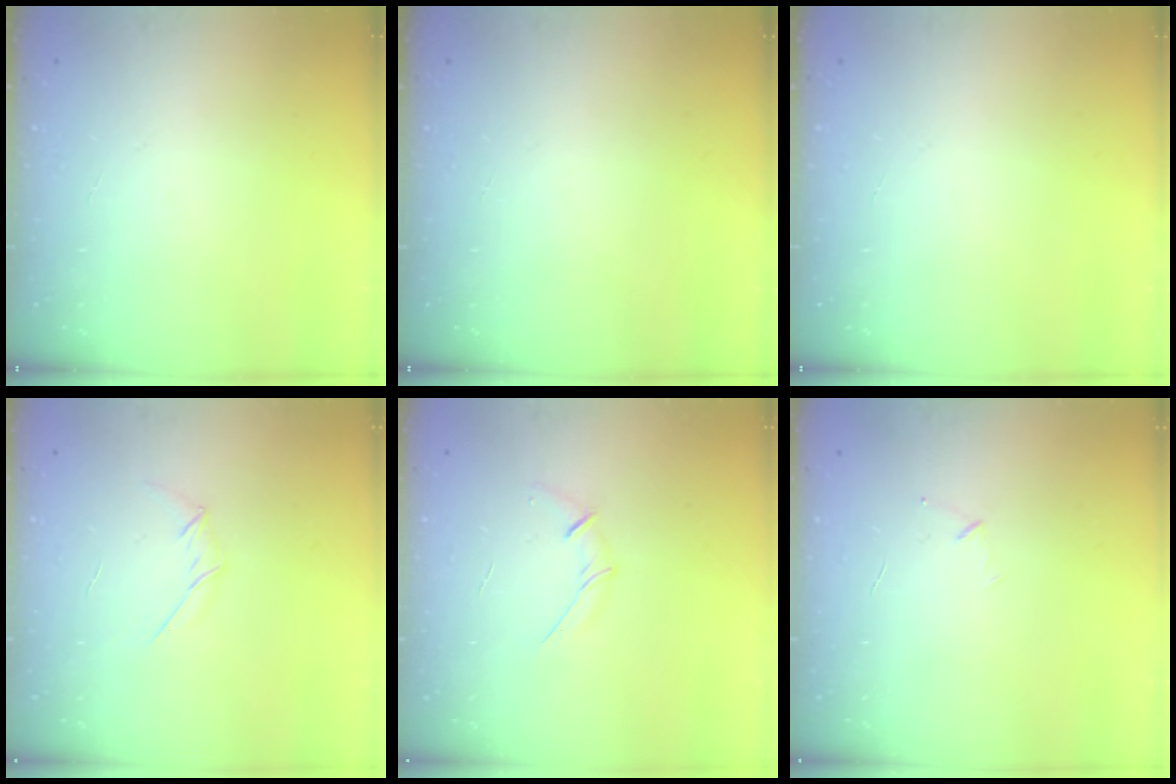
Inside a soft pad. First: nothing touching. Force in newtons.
{"total": 0.0}
{"total": 0.0}
{"total": 3.9, "press": 3.8, "slide": 0.9}
{"total": 5.4, "press": 5.3, "slide": 1.0}
{"total": 3.6, "press": 3.5, "slide": 0.9}